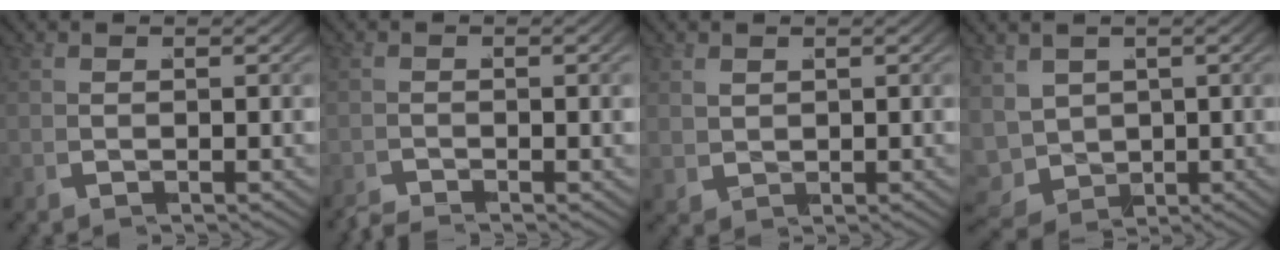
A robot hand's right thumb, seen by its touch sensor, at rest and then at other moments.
{"total": 1.4, "force": [-1.3, -0.1, 0.4], "torque": [0.008, 0.000, -0.033]}
{"total": 1.1, "force": [1.0, 0.5, 0.1], "torque": [-0.001, 0.003, 0.026]}
{"total": 5.4, "force": [-0.7, 4.5, 2.8], "torque": [-0.083, -0.043, 0.007]}